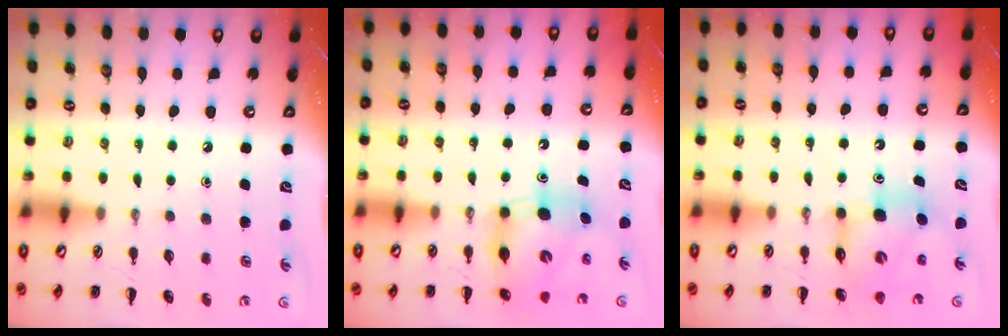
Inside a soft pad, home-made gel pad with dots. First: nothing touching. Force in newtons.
{"total": 6.8, "press": 6.7, "slide": 1.3}
{"total": 7.0, "press": 7.0, "slide": 0.8}